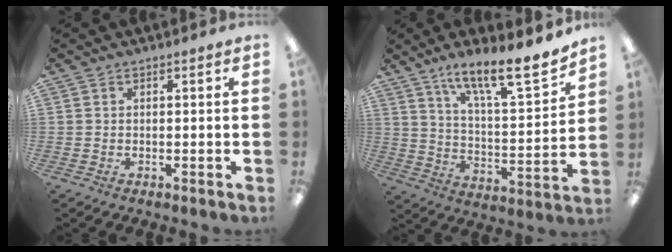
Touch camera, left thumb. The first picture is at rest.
{"total": 15.7, "force": [12.8, 3.0, 8.6], "torque": [-0.139, -0.084, 0.211]}